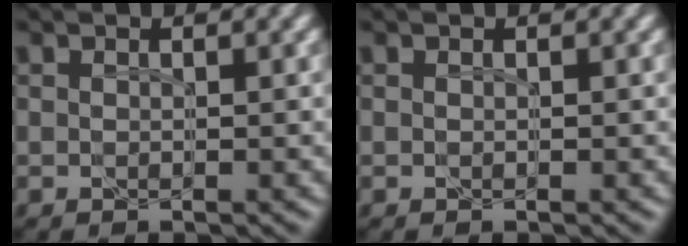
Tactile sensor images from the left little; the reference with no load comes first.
{"total": 0.0}